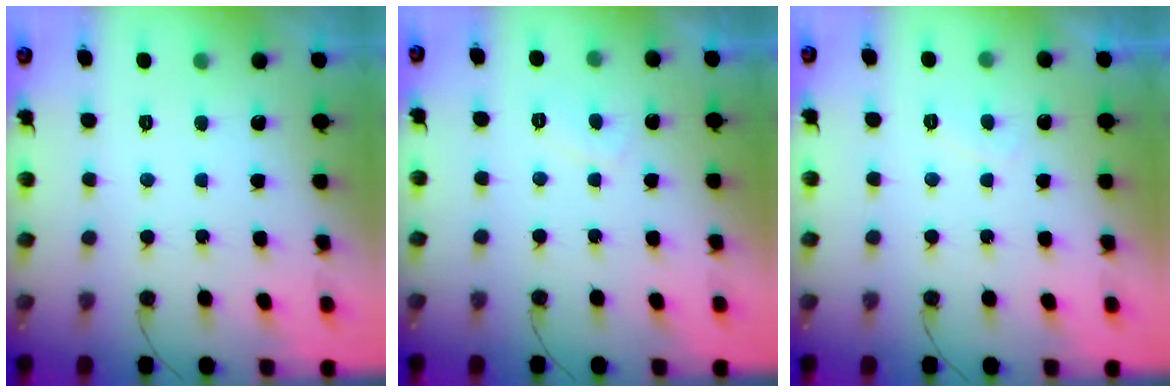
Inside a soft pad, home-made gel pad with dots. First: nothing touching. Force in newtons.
{"total": 2.0, "press": 1.9, "slide": 0.5}
{"total": 1.4, "press": 1.3, "slide": 0.6}